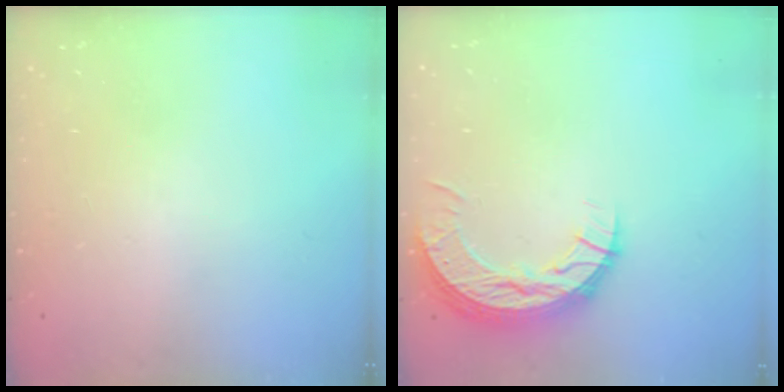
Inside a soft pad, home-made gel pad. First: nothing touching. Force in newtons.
{"total": 9.9, "press": 9.9, "slide": 0.7}